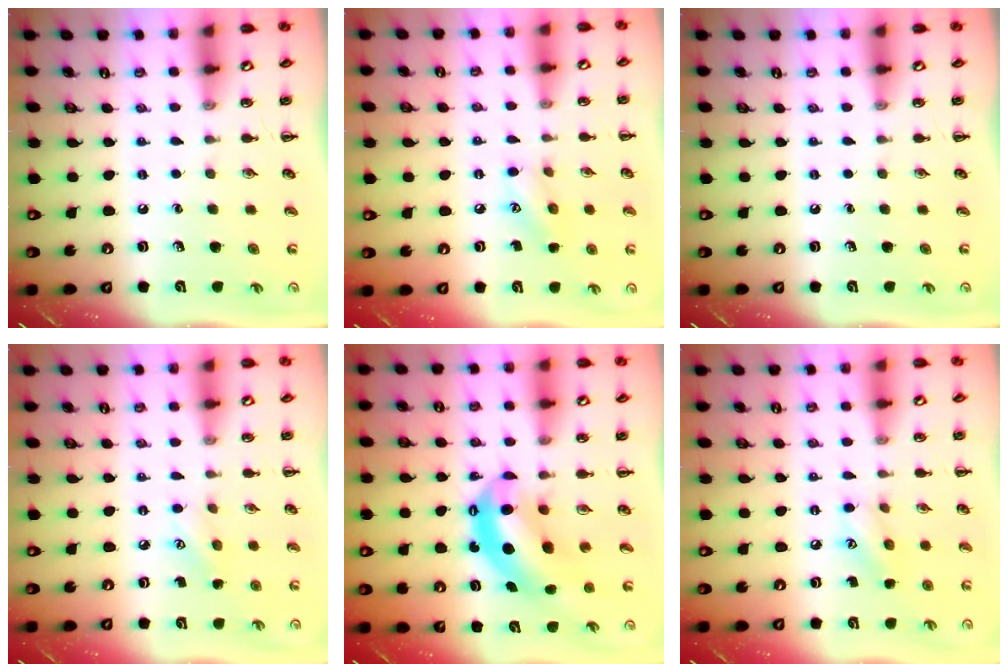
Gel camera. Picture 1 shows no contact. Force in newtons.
{"total": 8.7, "press": 8.7, "slide": 1.0}
{"total": 0.0}
{"total": 5.5, "press": 5.4, "slide": 1.2}
{"total": 10.1, "press": 9.7, "slide": 2.7}
{"total": 8.7, "press": 8.7, "slide": 1.0}